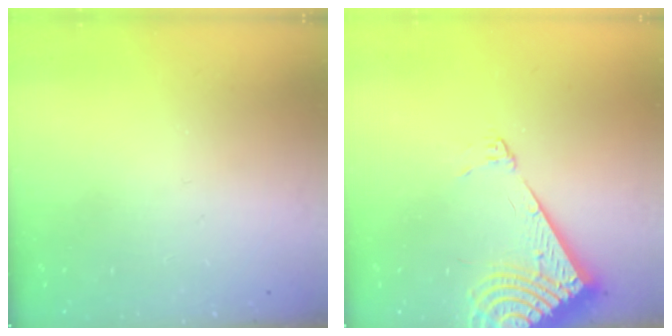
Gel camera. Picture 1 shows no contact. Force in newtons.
{"total": 10.3, "press": 10.2, "slide": 1.6}